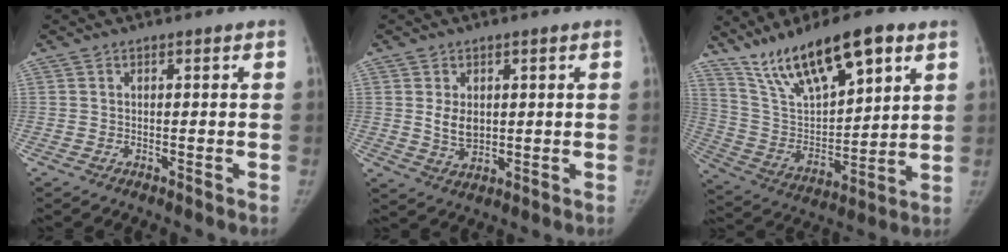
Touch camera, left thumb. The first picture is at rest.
{"total": 4.8, "force": [0.8, 3.4, 3.3], "torque": [-0.044, -0.013, 0.024]}
{"total": 19.5, "force": [12.3, 6.8, 13.5], "torque": [-0.205, -0.044, 0.232]}